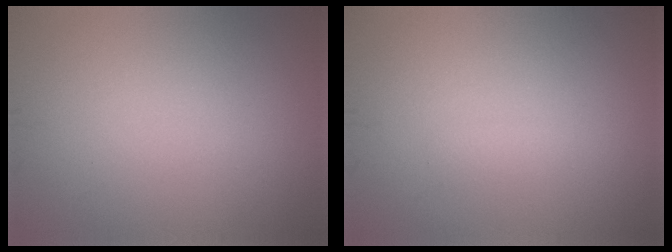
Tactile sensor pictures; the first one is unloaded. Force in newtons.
{"total": 0.7, "press": 0.7, "slide": 0.1}